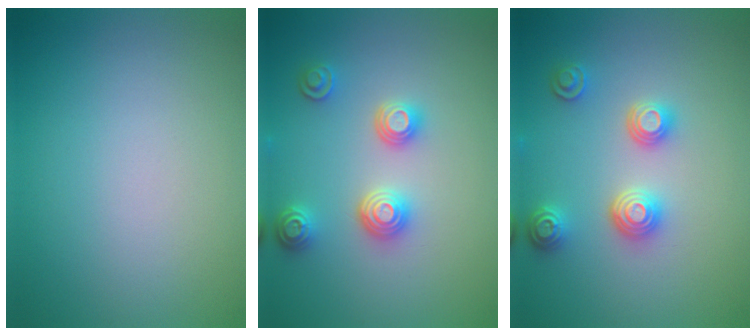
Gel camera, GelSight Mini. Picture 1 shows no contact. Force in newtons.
{"total": 3.4, "press": 3.0, "slide": 1.4}
{"total": 3.4, "press": 3.0, "slide": 1.4}